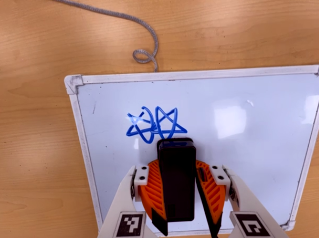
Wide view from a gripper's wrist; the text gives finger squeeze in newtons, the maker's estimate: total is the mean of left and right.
{"total": 13.3, "left": 14.5, "right": 12.2}